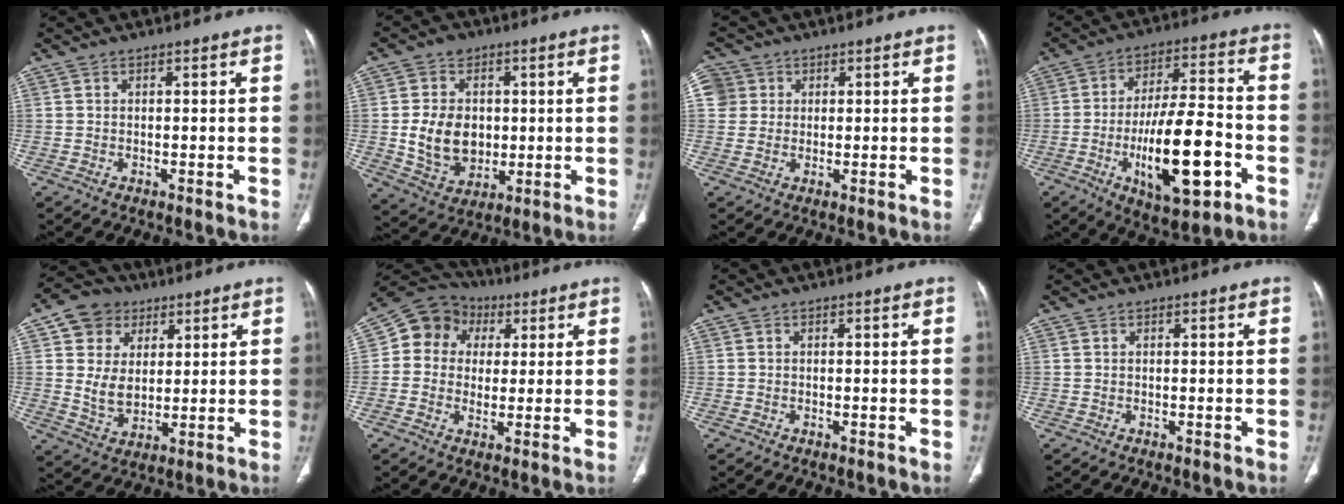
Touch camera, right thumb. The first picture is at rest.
{"total": 12.7, "force": [0.1, 10.1, 7.7], "torque": [-0.098, -0.004, 0.015]}
{"total": 4.8, "force": [1.4, 4.5, 0.6], "torque": [0.003, 0.006, 0.028]}
{"total": 19.0, "force": [-6.1, 6.8, 16.7], "torque": [-0.265, 0.028, -0.090]}
{"total": 11.4, "force": [4.2, 9.3, 5.1], "torque": [-0.059, -0.018, 0.078]}
{"total": 11.6, "force": [2.7, 10.0, 5.4], "torque": [-0.070, 0.013, 0.035]}
{"total": 0.0}
{"total": 0.0}